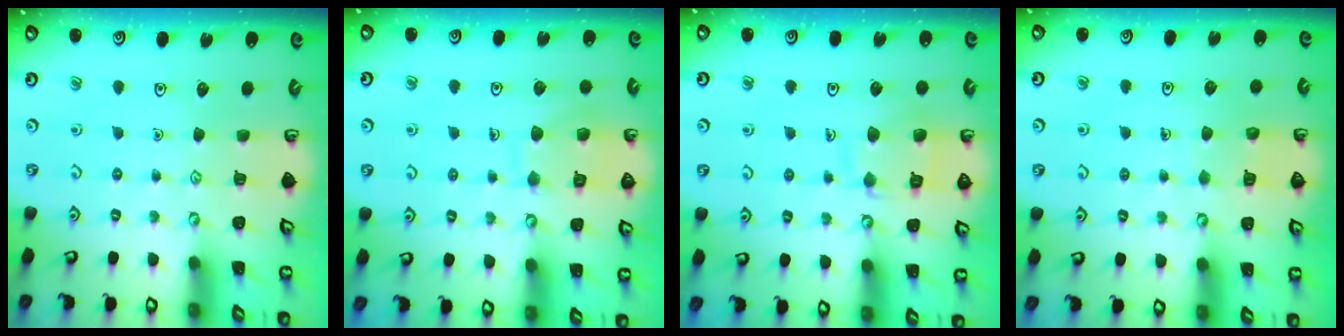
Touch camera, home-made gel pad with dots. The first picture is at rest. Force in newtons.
{"total": 10.1, "press": 10.1, "slide": 0.9}
{"total": 9.9, "press": 9.9, "slide": 0.9}
{"total": 4.4, "press": 4.4, "slide": 0.3}